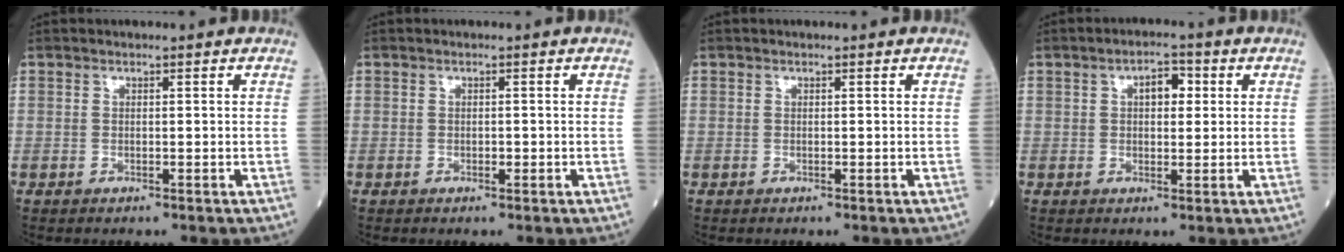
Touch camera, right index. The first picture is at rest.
{"total": 0.6, "force": [-0.3, 0.2, 0.5], "torque": [-0.008, 0.000, -0.004]}
{"total": 0.0}
{"total": 4.1, "force": [1.1, 2.1, 3.4], "torque": [-0.050, 0.013, 0.015]}